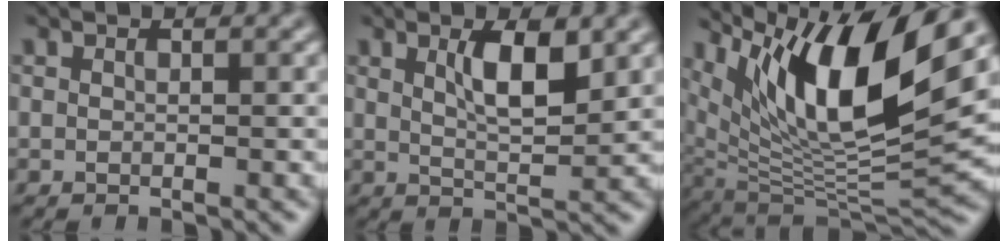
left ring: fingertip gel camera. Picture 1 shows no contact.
{"total": 4.1, "force": [1.7, 1.1, 3.5], "torque": [-0.063, -0.001, 0.030]}
{"total": 12.5, "force": [6.6, 3.6, 9.9], "torque": [-0.171, -0.003, 0.126]}